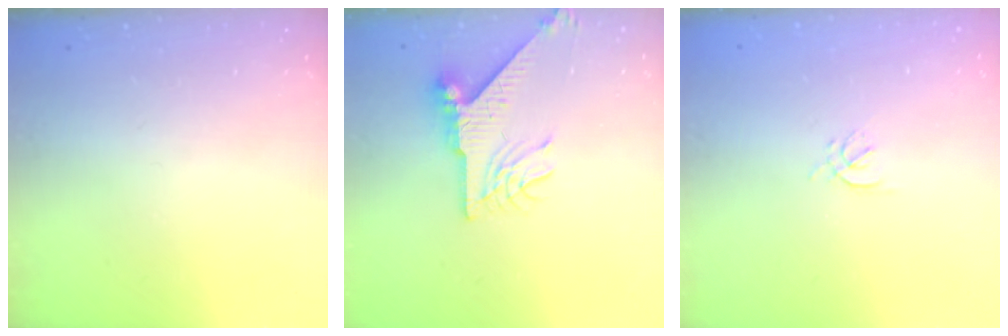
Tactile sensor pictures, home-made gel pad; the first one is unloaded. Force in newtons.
{"total": 9.9, "press": 9.8, "slide": 1.1}
{"total": 1.7, "press": 1.6, "slide": 0.6}